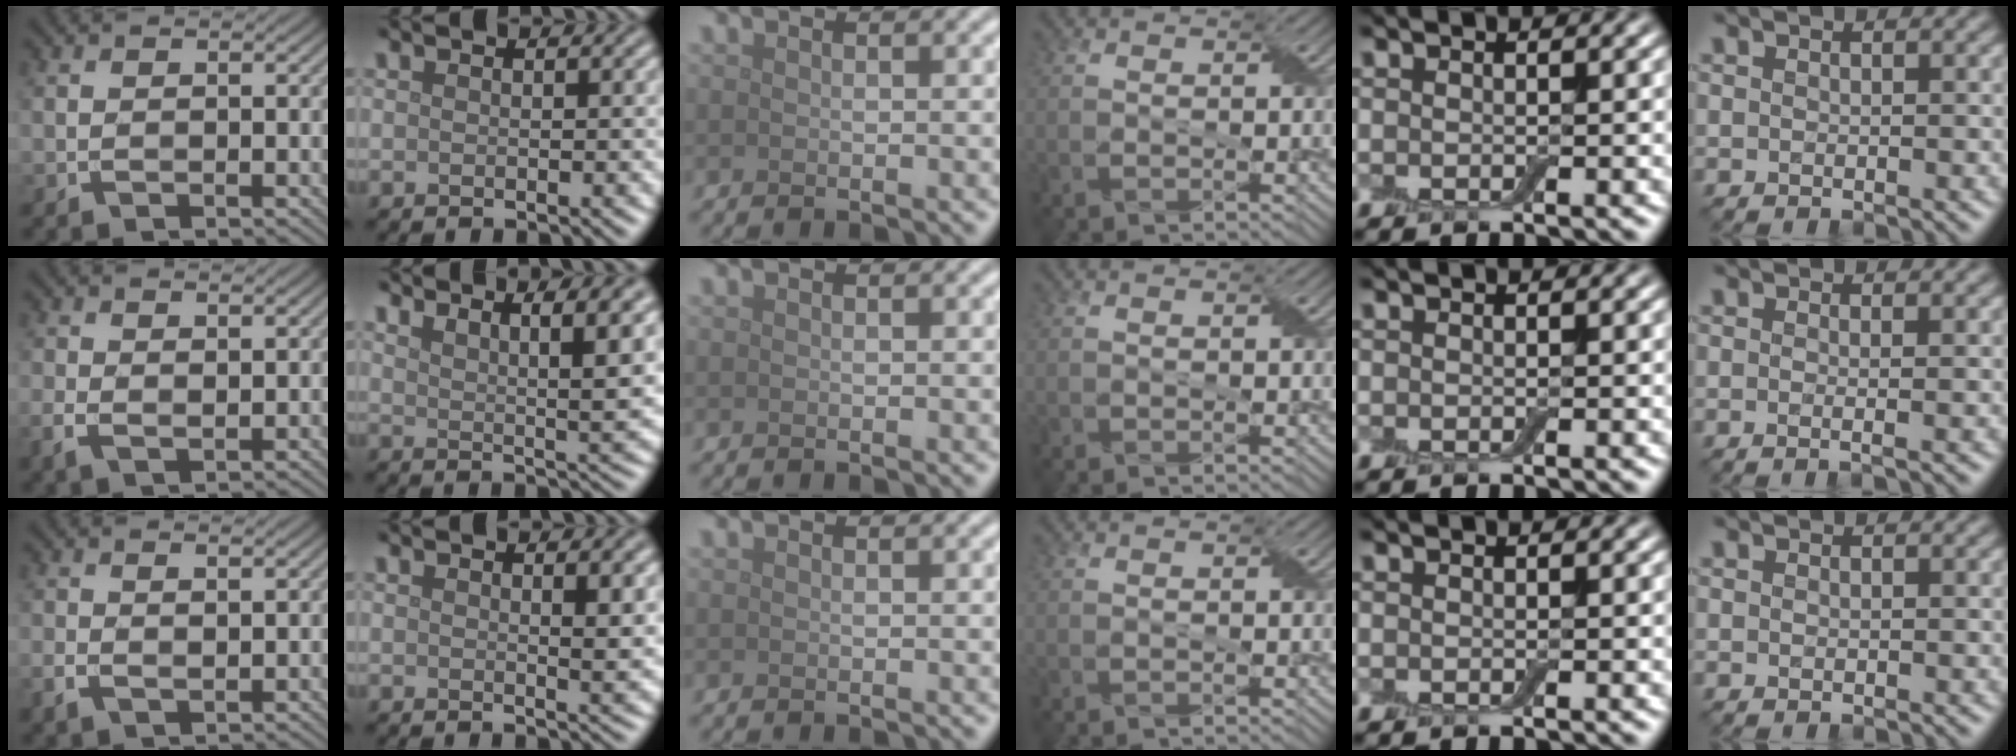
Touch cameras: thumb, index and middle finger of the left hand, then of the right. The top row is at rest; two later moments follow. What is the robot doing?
{"motion": "peel", "object": "bubble wrap"}